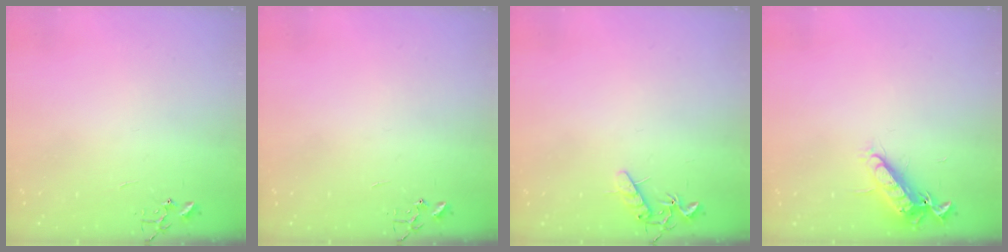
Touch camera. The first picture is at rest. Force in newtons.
{"total": 0.0}
{"total": 8.0, "press": 8.0, "slide": 0.4}
{"total": 13.0, "press": 12.9, "slide": 1.2}